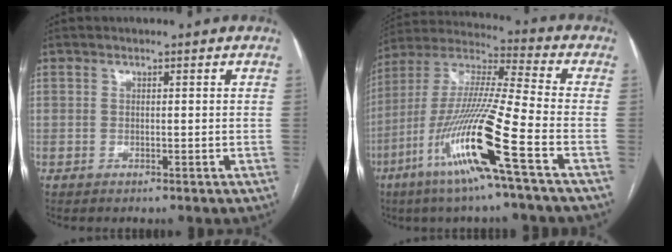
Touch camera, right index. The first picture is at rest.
{"total": 17.9, "force": [-8.0, -0.9, 16.0], "torque": [-0.333, -0.027, -0.159]}